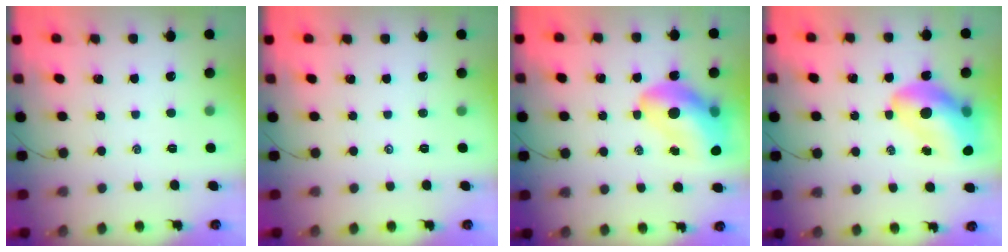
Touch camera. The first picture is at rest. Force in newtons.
{"total": 0.0}
{"total": 14.5, "press": 14.0, "slide": 3.8}
{"total": 14.5, "press": 14.0, "slide": 3.8}